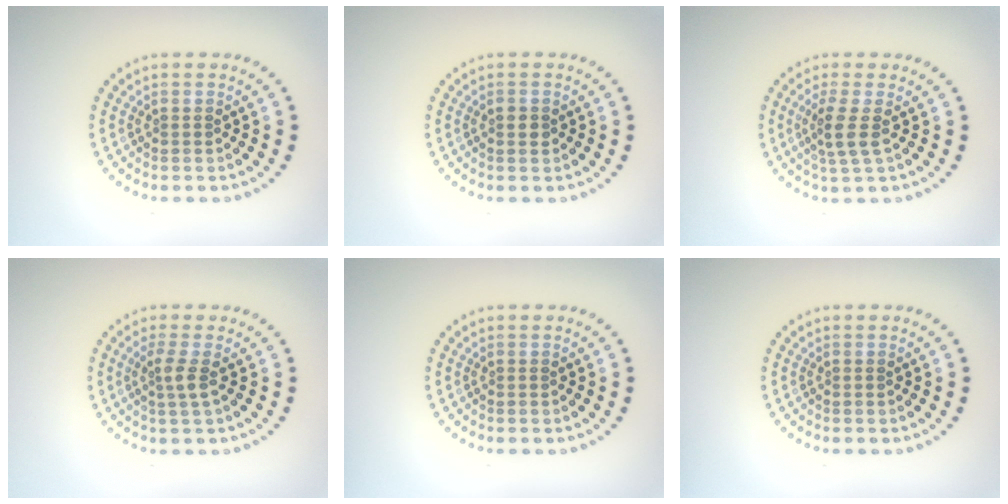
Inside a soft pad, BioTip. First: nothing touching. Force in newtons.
{"total": 1.0, "press": 1.0, "slide": 0.1}
{"total": 2.5, "press": 1.9, "slide": 1.6}
{"total": 2.0, "press": 1.4, "slide": 1.4}
{"total": 0.0}
{"total": 0.0}